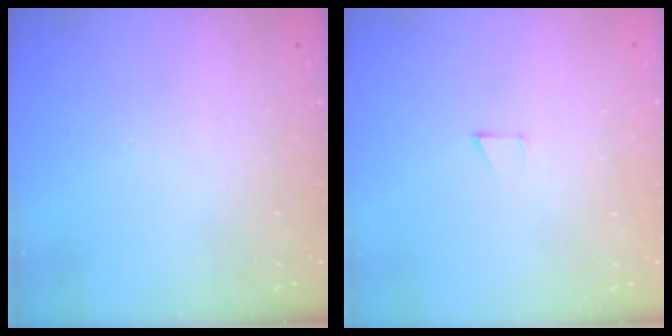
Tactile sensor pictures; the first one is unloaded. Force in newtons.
{"total": 2.6, "press": 2.6, "slide": 0.2}